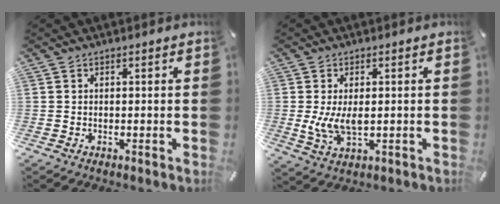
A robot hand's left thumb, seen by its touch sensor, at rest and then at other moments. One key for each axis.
{"total": 6.6, "fx": -0.1, "fy": 3.8, "fz": 5.5, "tx": -0.119, "ty": -0.004, "tz": -0.005}